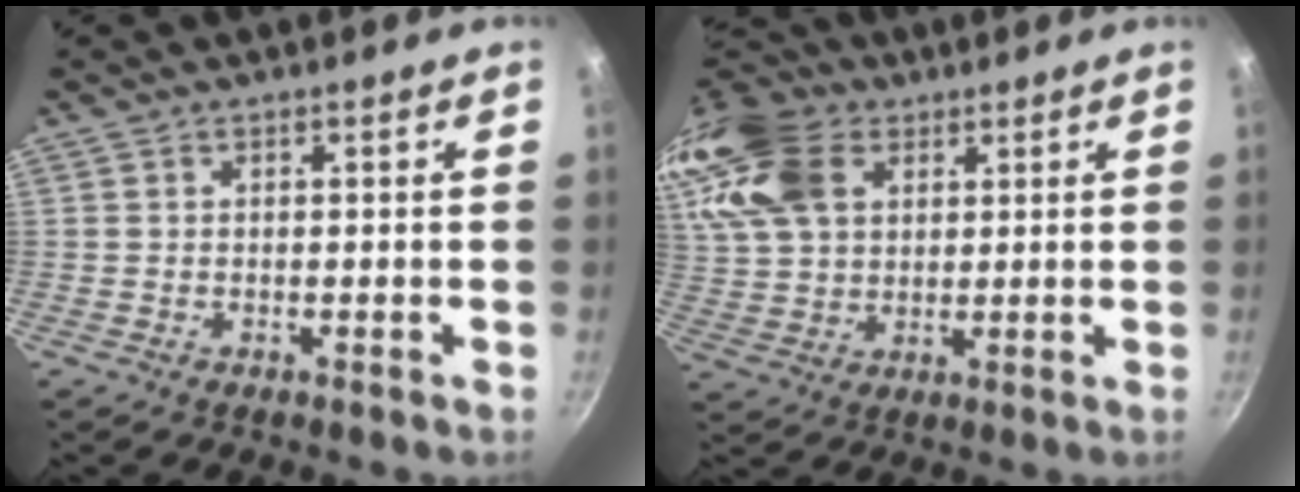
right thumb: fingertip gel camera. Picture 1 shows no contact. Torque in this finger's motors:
{"motor_torque": [0.41, 4.60, 0.81, -0.28, 0.26]}